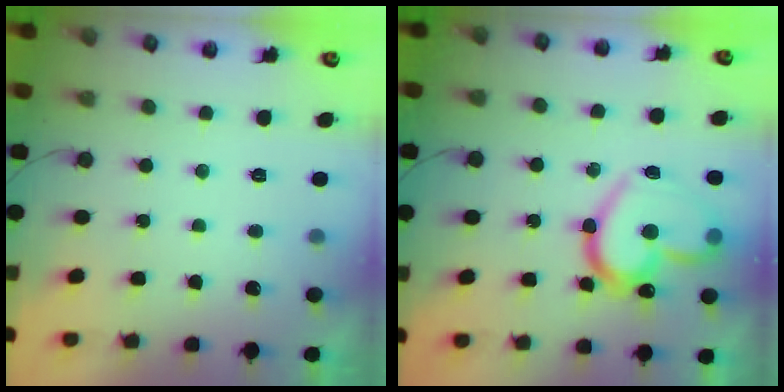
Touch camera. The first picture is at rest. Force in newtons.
{"total": 21.3, "press": 21.1, "slide": 2.6}